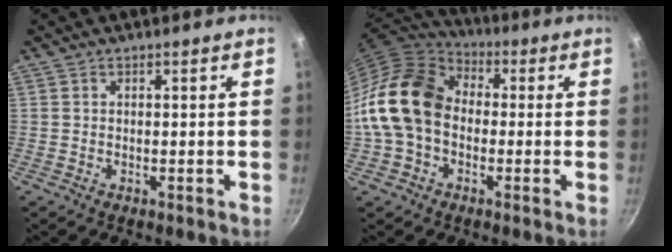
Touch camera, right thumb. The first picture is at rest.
{"total": 16.0, "force": [-0.7, 12.0, 10.6], "torque": [-0.174, 0.037, -0.028]}